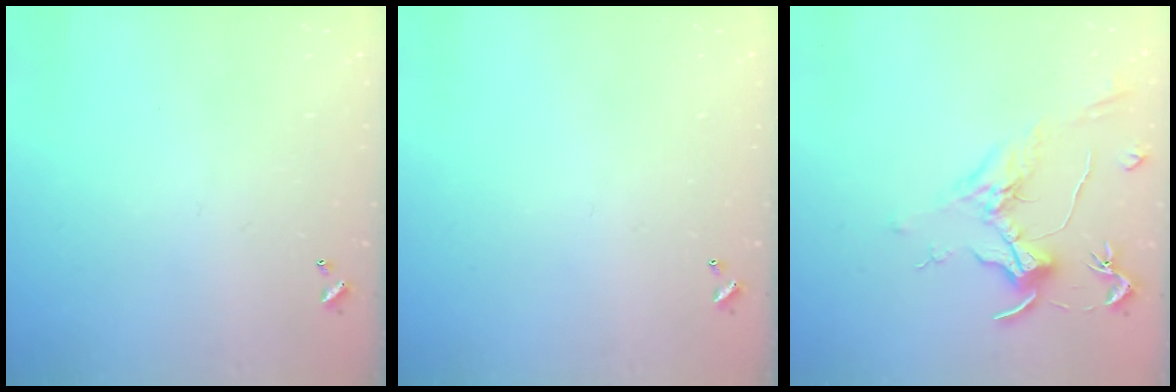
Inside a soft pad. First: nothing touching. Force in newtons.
{"total": 0.0}
{"total": 1.9, "press": 1.7, "slide": 0.9}